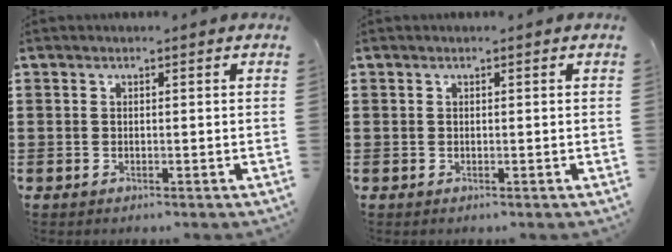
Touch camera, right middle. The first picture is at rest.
{"total": 0.0}